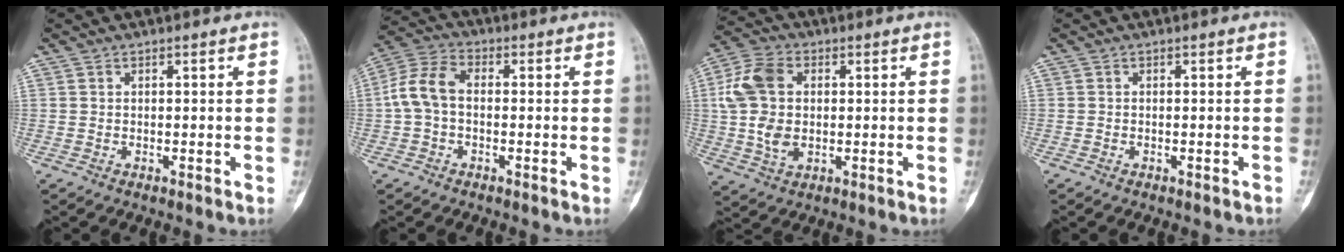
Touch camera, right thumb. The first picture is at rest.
{"total": 7.9, "force": [-0.4, 5.2, 5.9], "torque": [-0.115, 0.024, -0.020]}
{"total": 11.6, "force": [1.2, 8.0, 8.3], "torque": [-0.161, 0.010, 0.021]}
{"total": 0.0}